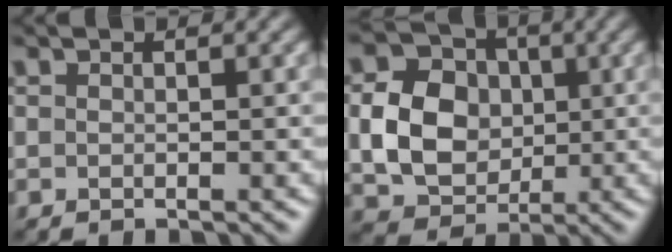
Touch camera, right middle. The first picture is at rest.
{"total": 6.6, "force": [0.1, 5.4, 3.8], "torque": [-0.074, 0.003, 0.000]}